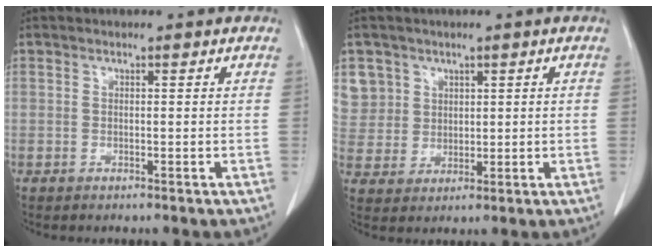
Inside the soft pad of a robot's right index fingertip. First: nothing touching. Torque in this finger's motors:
{"motor_torque": [-0.24, 0.24, -0.04, 0.00]}